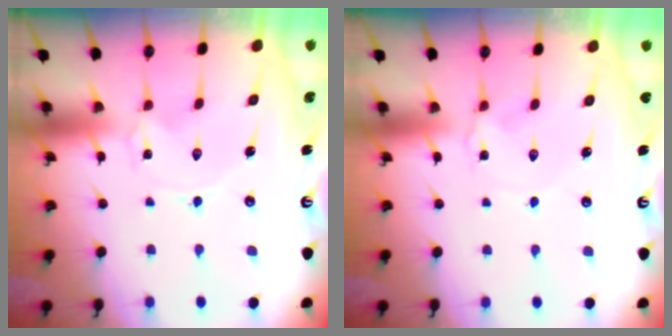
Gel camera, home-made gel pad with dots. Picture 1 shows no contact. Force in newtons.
{"total": 0.8, "press": 0.7, "slide": 0.3}